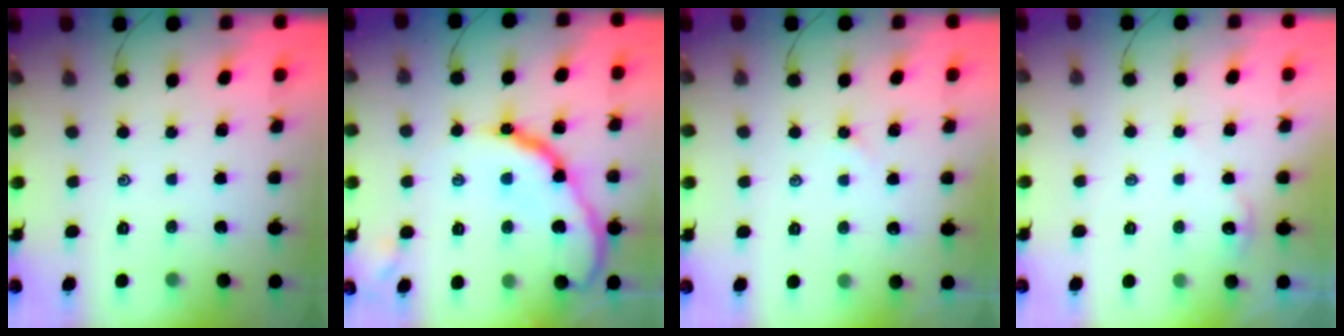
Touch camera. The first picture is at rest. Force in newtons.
{"total": 17.6, "press": 17.6, "slide": 1.6}
{"total": 1.7, "press": 1.6, "slide": 0.4}
{"total": 2.6, "press": 2.6, "slide": 0.3}